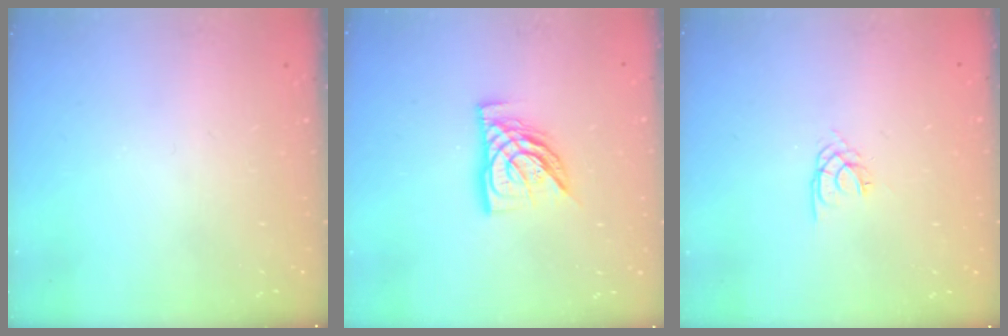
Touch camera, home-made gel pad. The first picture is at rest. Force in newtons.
{"total": 11.3, "press": 11.2, "slide": 1.4}
{"total": 1.7, "press": 1.7, "slide": 0.1}